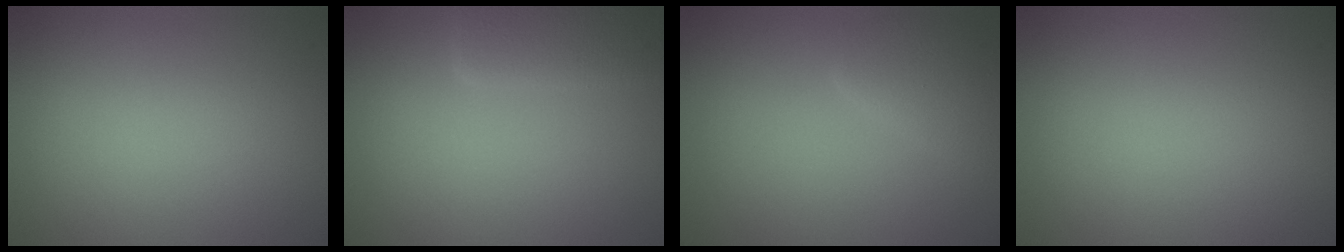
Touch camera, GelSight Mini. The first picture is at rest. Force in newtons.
{"total": 3.3, "press": 3.3, "slide": 0.2}
{"total": 2.8, "press": 2.8, "slide": 0.2}
{"total": 0.0}